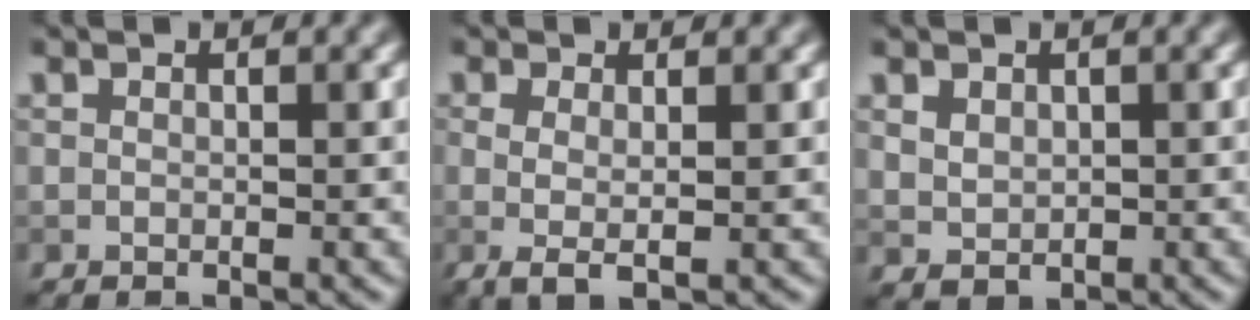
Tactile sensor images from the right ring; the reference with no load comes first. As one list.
[{"total": 2.3, "force": [0.0, 0.6, 2.3], "torque": [-0.038, -0.004, 0.000]}, {"total": 1.9, "force": [0.7, 1.5, 0.9], "torque": [-0.020, -0.003, 0.019]}]